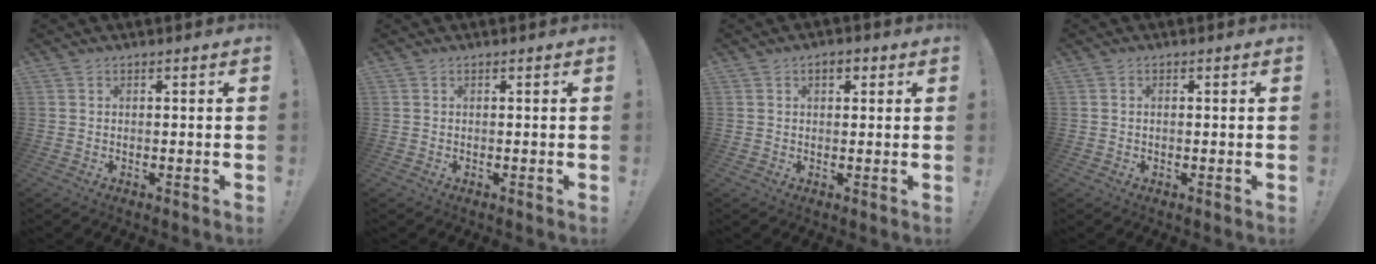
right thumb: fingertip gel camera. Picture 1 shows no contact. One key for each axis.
{"total": 0.0}
{"total": 2.7, "fx": 1.0, "fy": 1.5, "fz": 2.0, "tx": -0.025, "ty": 0.001, "tz": 0.014}
{"total": 0.6, "fx": -0.1, "fy": 0.4, "fz": 0.4, "tx": -0.017, "ty": 0.004, "tz": -0.001}